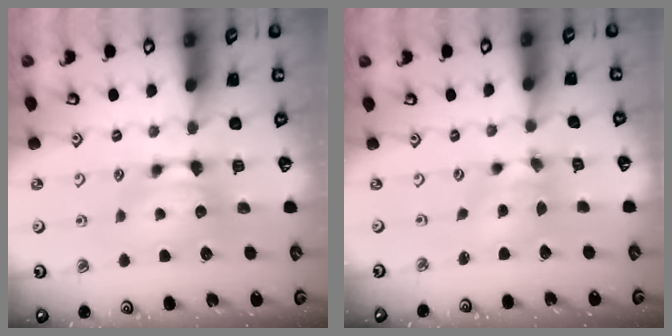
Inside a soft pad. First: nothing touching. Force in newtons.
{"total": 2.8, "press": 2.4, "slide": 1.5}